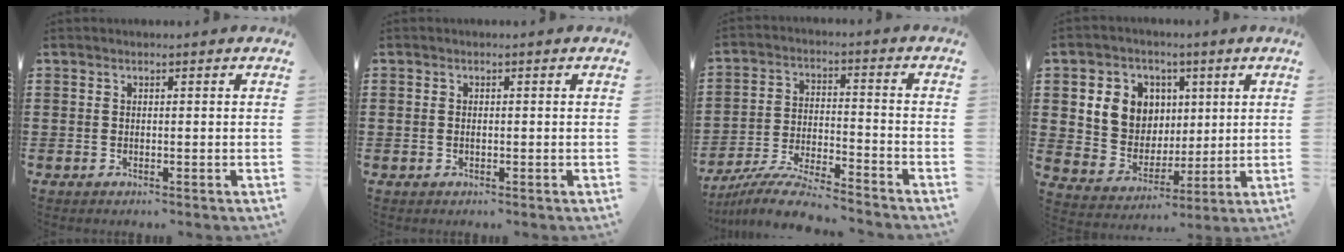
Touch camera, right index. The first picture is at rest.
{"total": 0.8, "force": [-0.1, 0.5, 0.6], "torque": [-0.014, 0.003, -0.003]}
{"total": 7.9, "force": [-7.5, 0.2, 2.6], "torque": [-0.057, 0.006, -0.147]}
{"total": 8.2, "force": [2.7, 7.5, 1.8], "torque": [-0.061, 0.001, 0.050]}